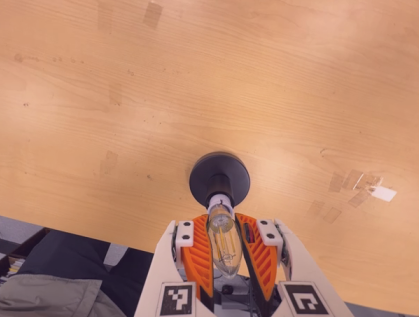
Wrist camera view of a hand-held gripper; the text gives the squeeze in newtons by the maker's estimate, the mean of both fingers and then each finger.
{"total": 20.6, "left": 20.2, "right": 21.1}